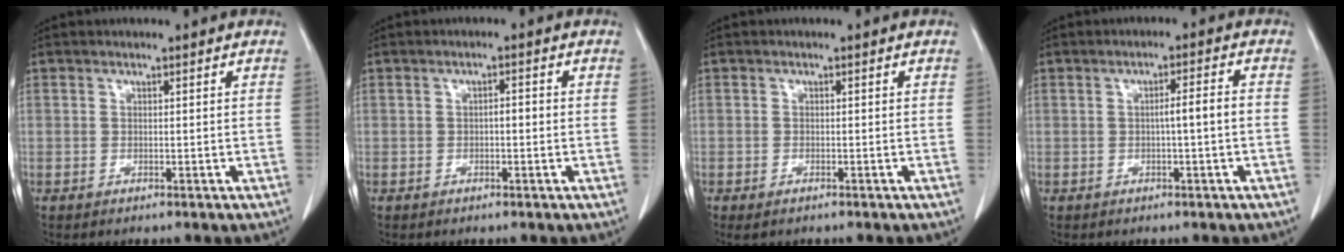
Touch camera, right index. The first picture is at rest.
{"total": 1.5, "force": [-0.2, 0.4, 1.4], "torque": [-0.022, 0.004, -0.003]}
{"total": 1.2, "force": [-0.8, 0.5, 0.8], "torque": [-0.018, -0.004, -0.006]}
{"total": 3.3, "force": [-0.4, -0.1, 3.2], "torque": [-0.051, 0.005, -0.006]}